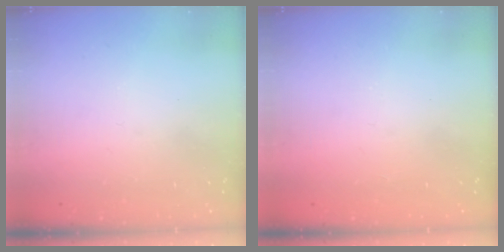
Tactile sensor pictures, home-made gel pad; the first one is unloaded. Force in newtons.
{"total": 1.3, "press": 1.1, "slide": 0.7}